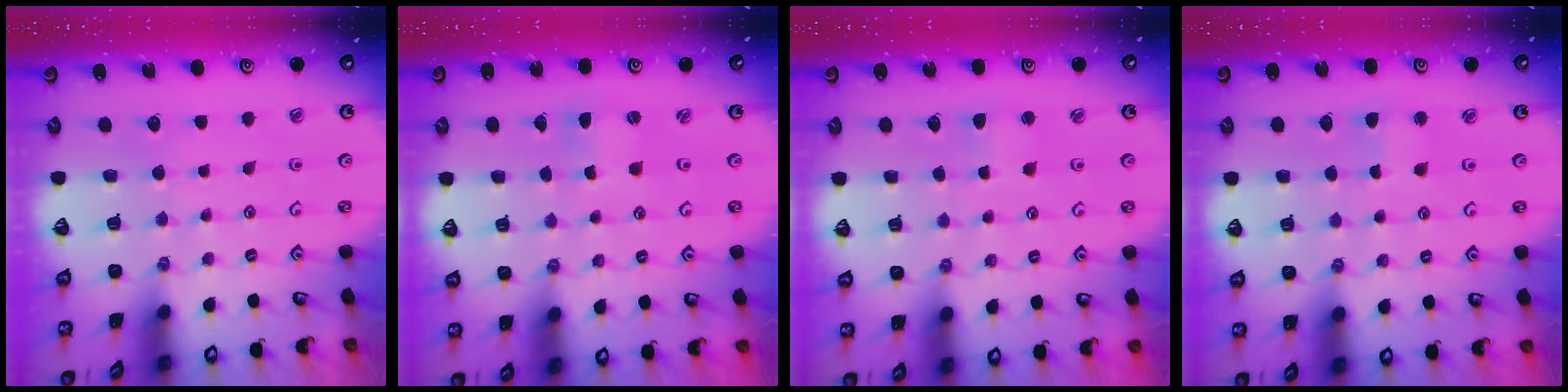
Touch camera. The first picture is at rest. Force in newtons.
{"total": 1.1, "press": 1.0, "slide": 0.2}
{"total": 2.6, "press": 2.6, "slide": 0.4}
{"total": 2.4, "press": 2.4, "slide": 0.3}